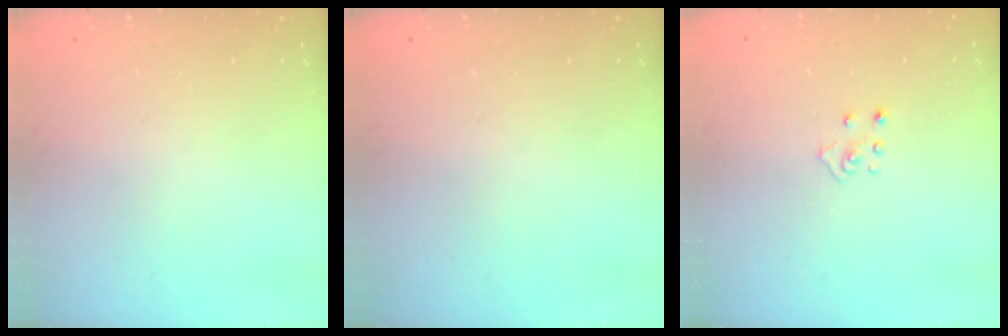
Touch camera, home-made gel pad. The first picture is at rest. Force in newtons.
{"total": 0.0}
{"total": 2.7, "press": 2.7, "slide": 0.2}